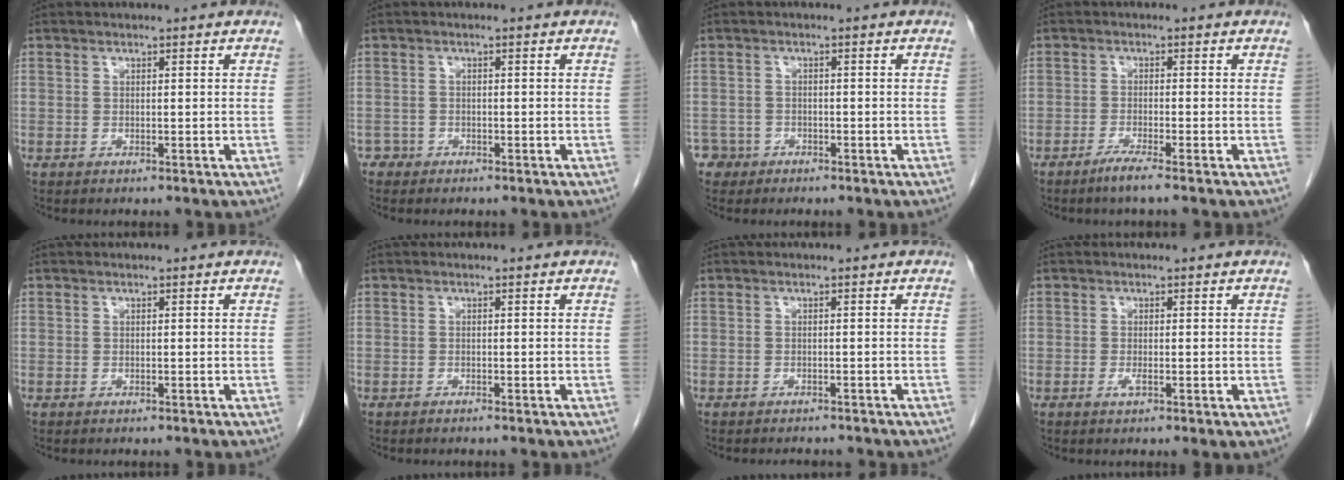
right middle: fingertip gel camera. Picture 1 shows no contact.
{"total": 1.0, "force": [-0.8, 0.6, -0.3], "torque": [0.002, 0.005, -0.018]}
{"total": 2.4, "force": [-1.6, 1.7, -0.6], "torque": [0.009, 0.009, -0.031]}
{"total": 2.5, "force": [-1.9, -0.5, 1.7], "torque": [-0.038, -0.005, -0.040]}
{"total": 0.0}
{"total": 0.0}
{"total": 2.5, "force": [-2.5, 0.5, 0.5], "torque": [-0.007, -0.006, -0.030]}
{"total": 1.5, "force": [-0.4, 0.2, 1.5], "torque": [-0.024, -0.002, -0.005]}